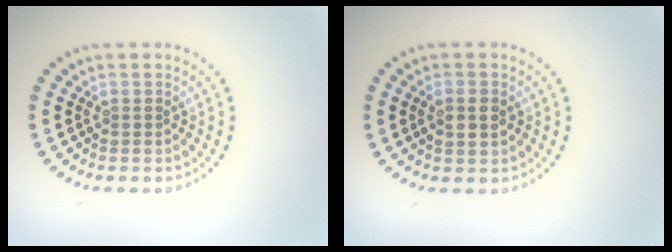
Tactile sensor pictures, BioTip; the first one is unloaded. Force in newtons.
{"total": 2.1, "press": 2.1, "slide": 0.2}